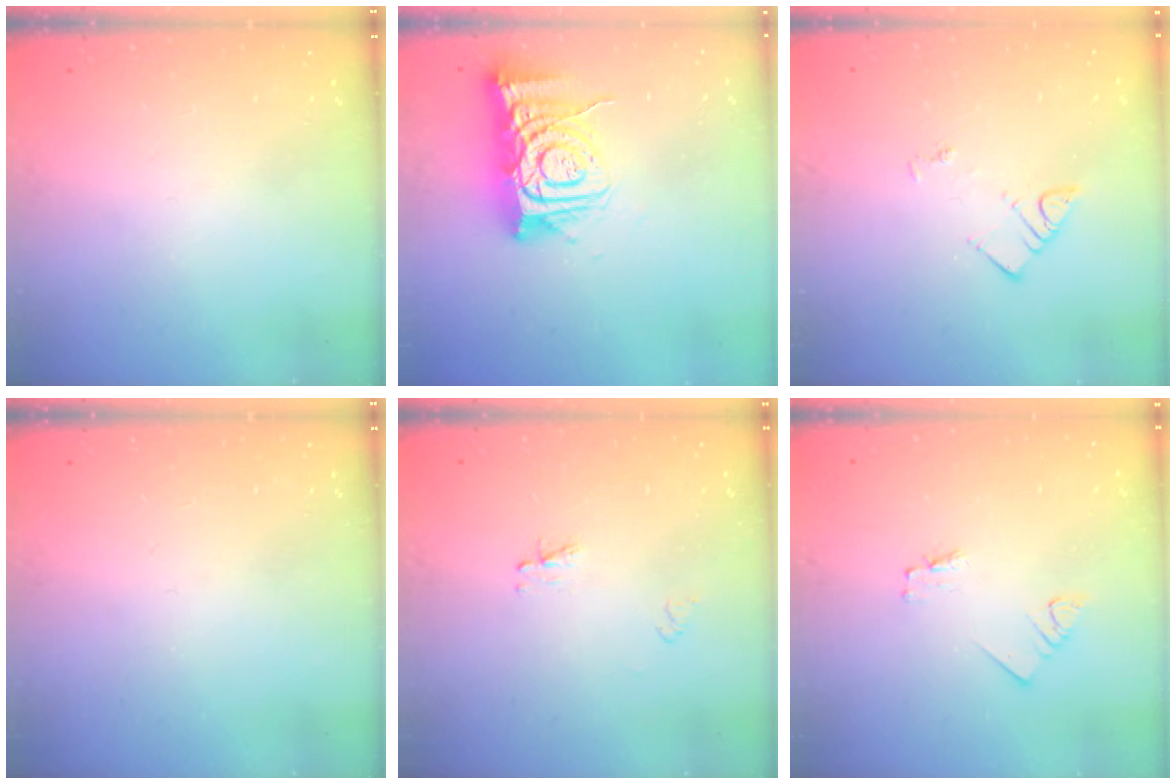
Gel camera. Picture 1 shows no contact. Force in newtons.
{"total": 12.6, "press": 12.6, "slide": 1.1}
{"total": 3.5, "press": 3.5, "slide": 0.4}
{"total": 0.0}
{"total": 2.3, "press": 2.3, "slide": 0.3}
{"total": 1.2, "press": 1.2, "slide": 0.1}